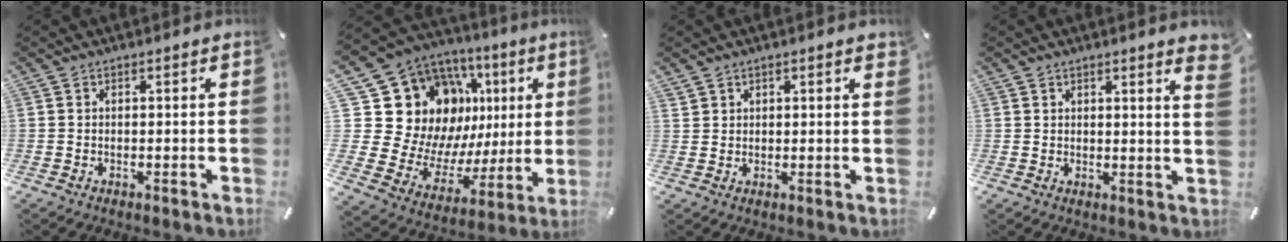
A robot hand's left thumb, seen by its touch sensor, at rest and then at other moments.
{"total": 21.9, "force": [8.5, 17.1, 10.9], "torque": [-0.166, -0.089, 0.197]}
{"total": 1.6, "force": [1.4, 0.7, 0.3], "torque": [-0.008, -0.003, 0.029]}
{"total": 3.0, "force": [2.2, 0.4, 2.0], "torque": [-0.029, -0.006, 0.036]}